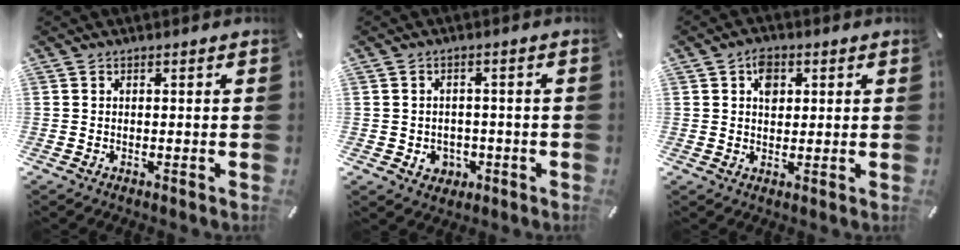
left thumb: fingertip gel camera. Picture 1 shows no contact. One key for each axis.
{"total": 4.4, "fx": -1.0, "fy": 4.1, "fz": 1.4, "tx": -0.012, "ty": 0.003, "tz": -0.019}
{"total": 4.8, "fx": 1.4, "fy": 3.6, "fz": 2.8, "tx": -0.029, "ty": -0.004, "tz": 0.018}